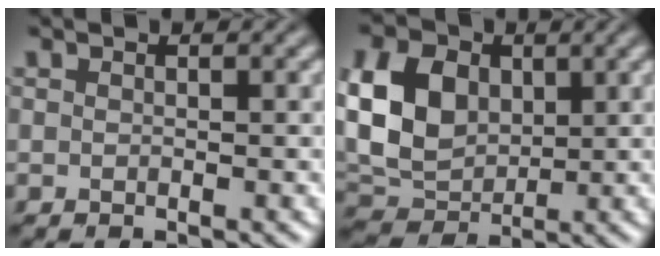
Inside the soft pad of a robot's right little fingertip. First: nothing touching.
{"total": 7.9, "force": [1.5, 5.8, 5.2], "torque": [-0.120, 0.006, 0.021]}